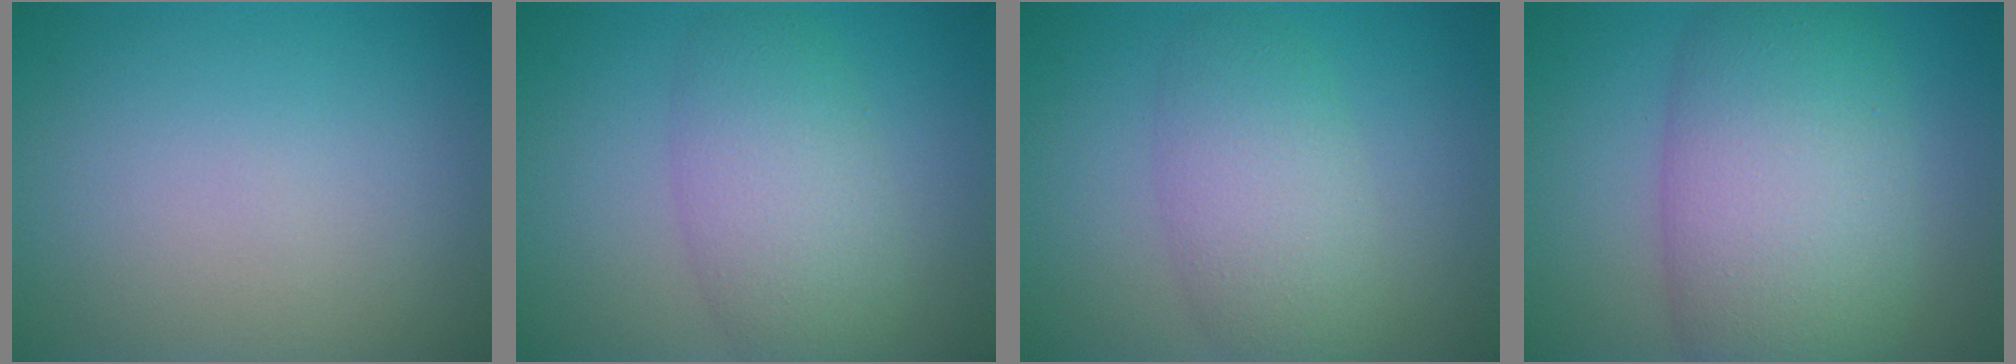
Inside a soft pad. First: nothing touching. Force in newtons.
{"total": 5.2, "press": 5.2, "slide": 0.1}
{"total": 4.7, "press": 4.7, "slide": 0.2}
{"total": 10.9, "press": 10.9, "slide": 0.4}